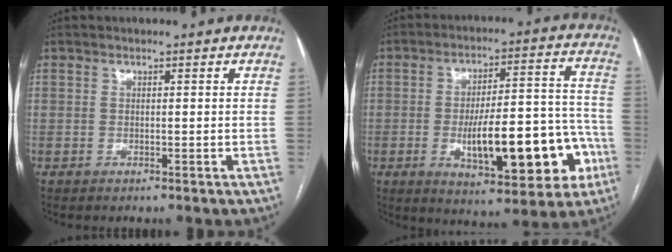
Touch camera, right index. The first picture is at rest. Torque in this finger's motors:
{"motor_torque": [1.16, -0.91, 1.05, 0.21]}